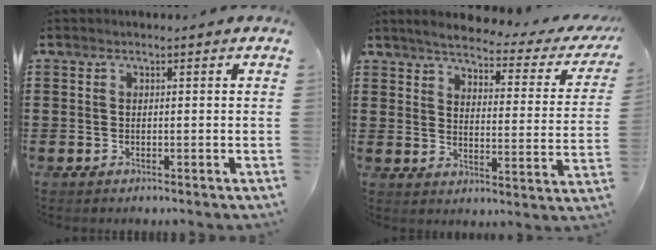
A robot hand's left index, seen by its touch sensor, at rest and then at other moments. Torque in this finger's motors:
{"motor_torque": [1.07, -1.07, 0.32, 0.08]}